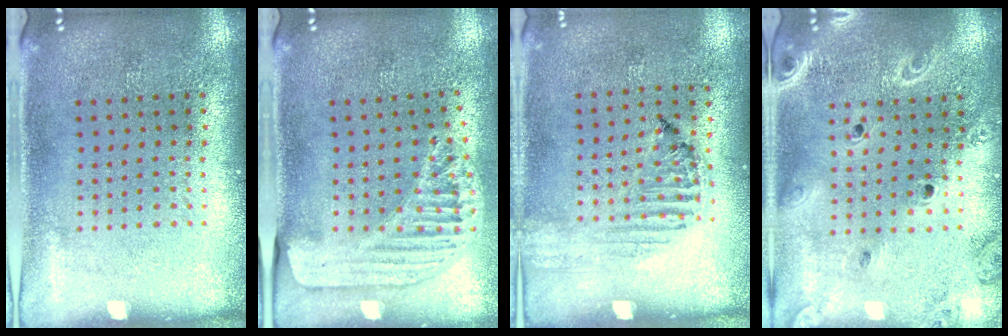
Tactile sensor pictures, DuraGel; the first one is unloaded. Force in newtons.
{"total": 1.5, "press": 1.5, "slide": 0.2}
{"total": 1.2, "press": 1.2, "slide": 0.2}
{"total": 2.1, "press": 1.9, "slide": 0.9}